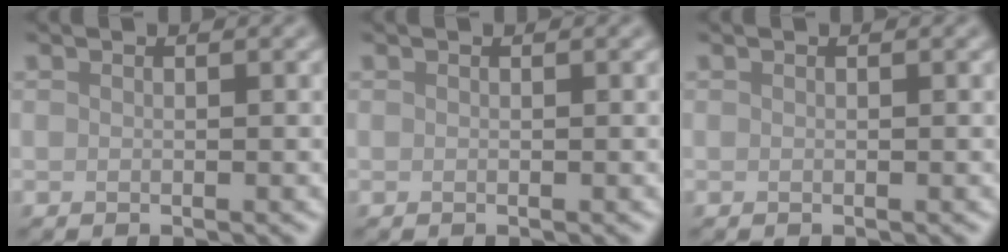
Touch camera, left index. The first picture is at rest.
{"total": 0.0}
{"total": 0.0}